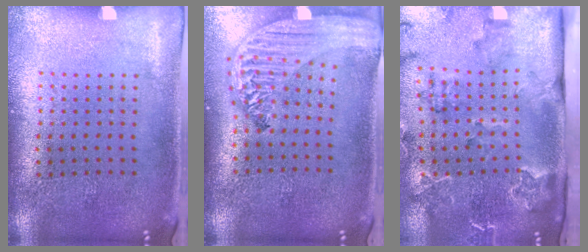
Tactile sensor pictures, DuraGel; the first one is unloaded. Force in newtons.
{"total": 3.1, "press": 2.5, "slide": 1.9}
{"total": 2.5, "press": 2.4, "slide": 0.6}